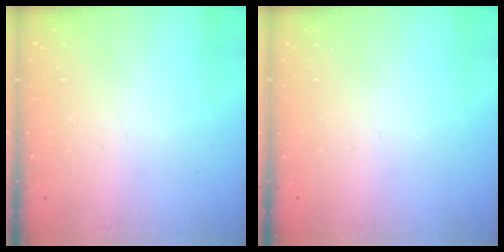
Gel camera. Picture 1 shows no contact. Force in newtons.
{"total": 0.0}